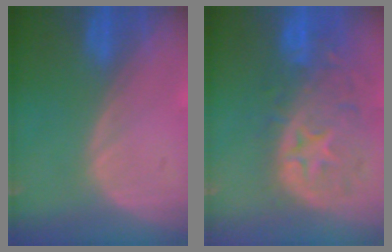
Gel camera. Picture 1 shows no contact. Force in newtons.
{"total": 11.9, "press": 10.1, "slide": 6.3}